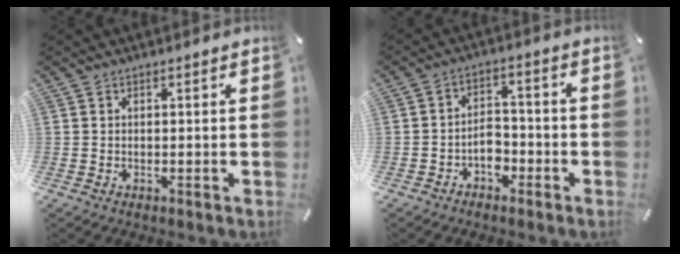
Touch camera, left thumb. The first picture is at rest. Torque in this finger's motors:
{"motor_torque": [-0.32, 1.36, 0.29, 0.73, 0.11]}